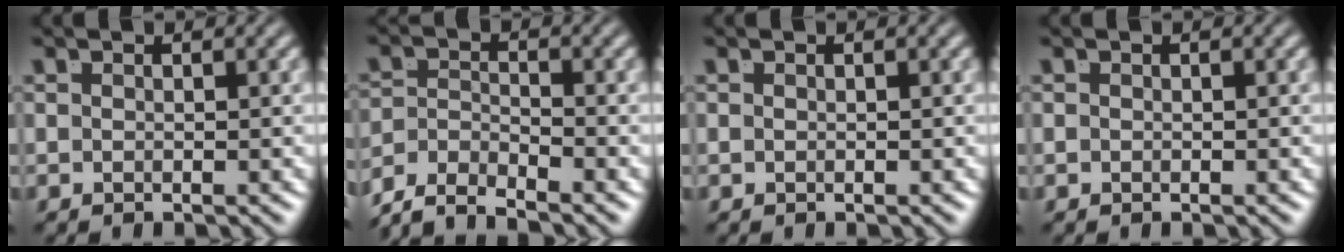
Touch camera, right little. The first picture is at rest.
{"total": 6.4, "force": [-4.5, 3.7, 2.7], "torque": [-0.054, -0.023, -0.075]}
{"total": 0.0}
{"total": 0.0}